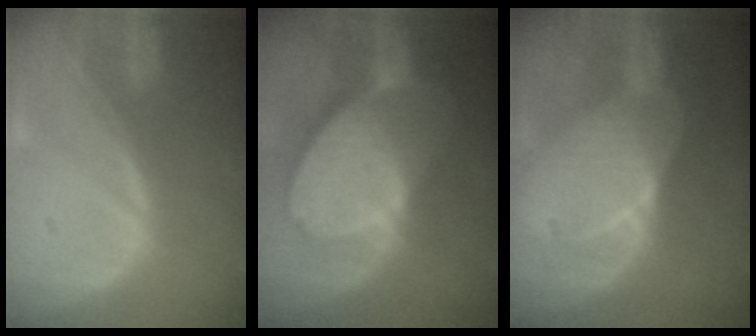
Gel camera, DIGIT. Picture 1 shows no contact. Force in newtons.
{"total": 10.3, "press": 9.0, "slide": 5.0}
{"total": 6.9, "press": 6.3, "slide": 2.9}